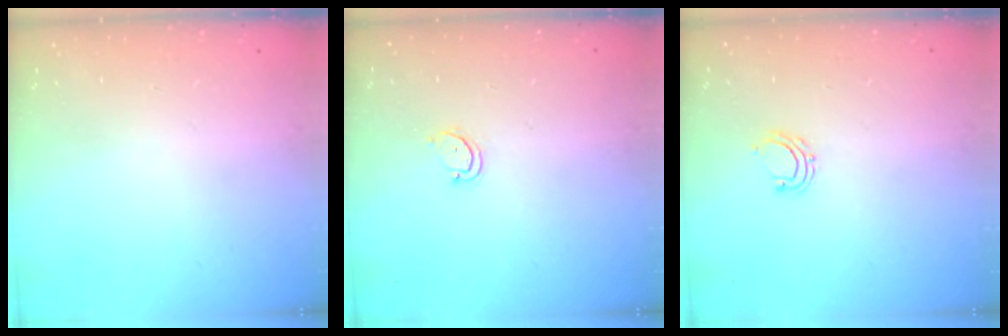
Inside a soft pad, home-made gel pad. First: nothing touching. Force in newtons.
{"total": 2.7, "press": 2.7, "slide": 0.3}
{"total": 5.1, "press": 5.1, "slide": 0.7}